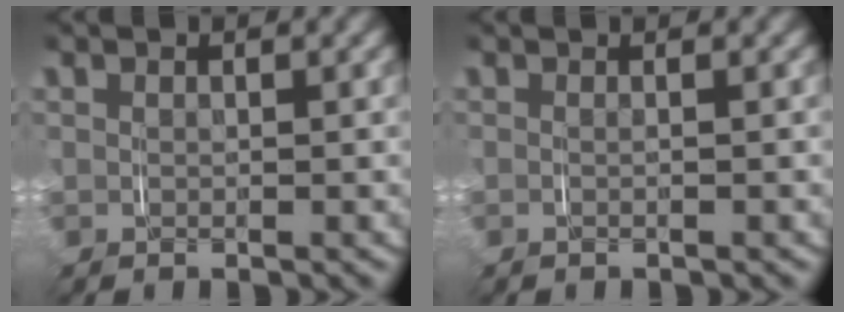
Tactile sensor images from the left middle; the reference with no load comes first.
{"total": 0.8, "force": [-0.2, -0.7, -0.2], "torque": [0.005, 0.000, -0.007]}